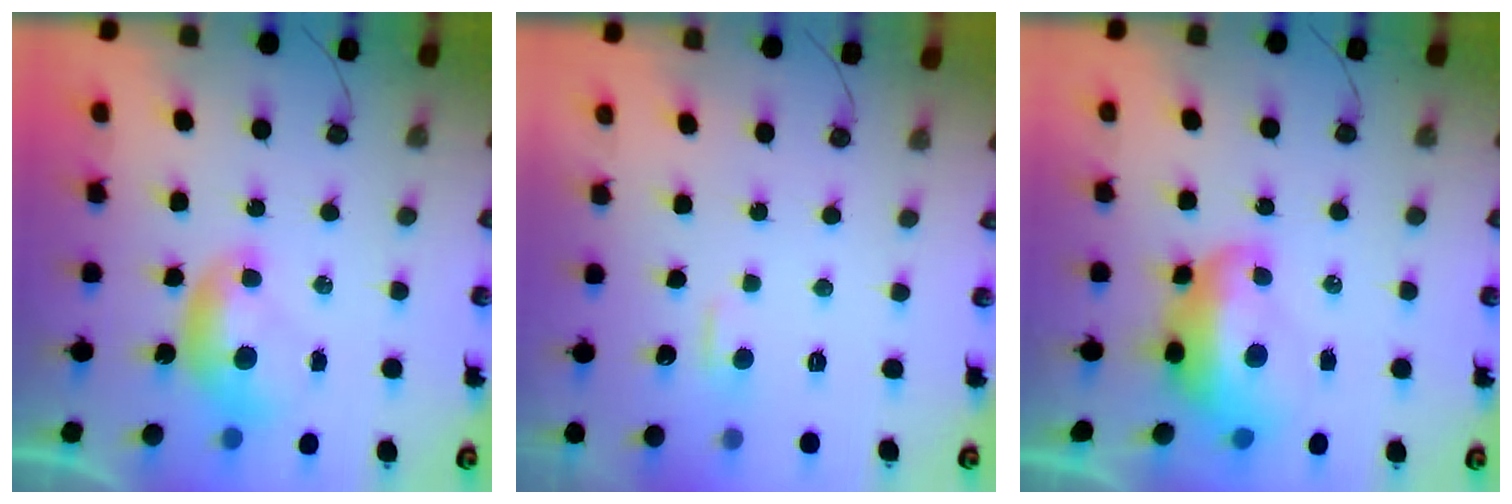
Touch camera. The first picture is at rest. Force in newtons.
{"total": 2.4, "press": 2.3, "slide": 0.3}
{"total": 5.3, "press": 5.2, "slide": 1.0}